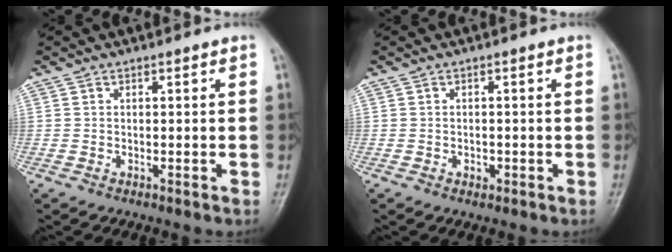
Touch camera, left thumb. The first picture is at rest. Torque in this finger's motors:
{"motor_torque": [-0.09, -0.09, 0.27, 0.07, 0.00]}